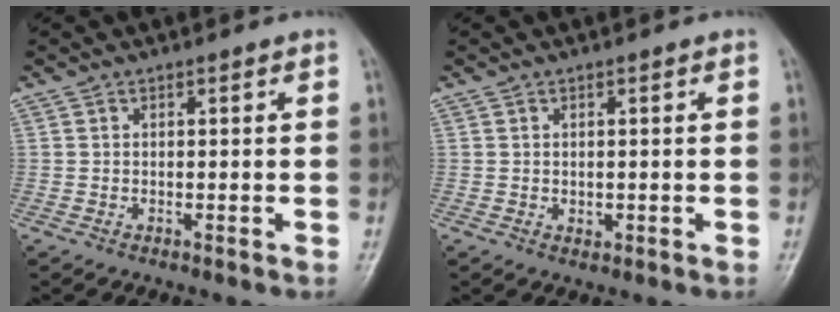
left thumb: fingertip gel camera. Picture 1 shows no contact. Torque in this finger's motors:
{"motor_torque": [-0.06, 0.02, 0.32, -0.09, 0.00]}